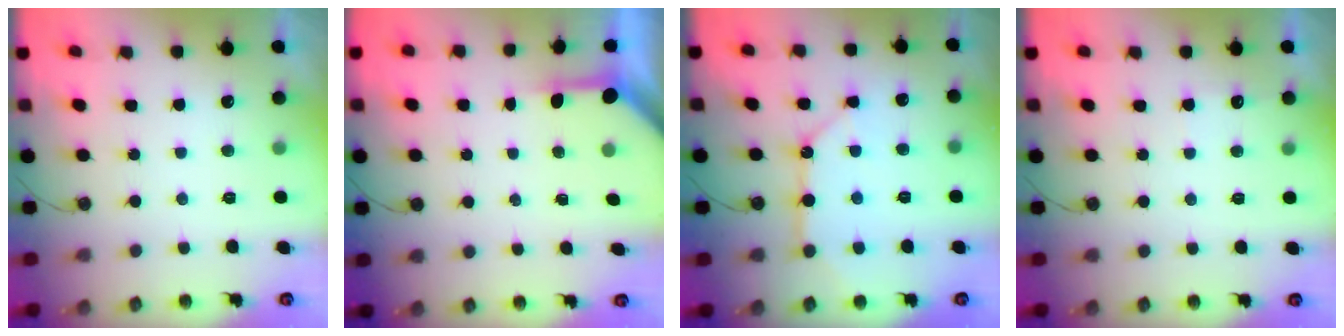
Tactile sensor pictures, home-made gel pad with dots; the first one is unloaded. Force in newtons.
{"total": 3.6, "press": 3.5, "slide": 0.5}
{"total": 11.4, "press": 11.4, "slide": 0.9}
{"total": 3.0, "press": 3.0, "slide": 0.5}